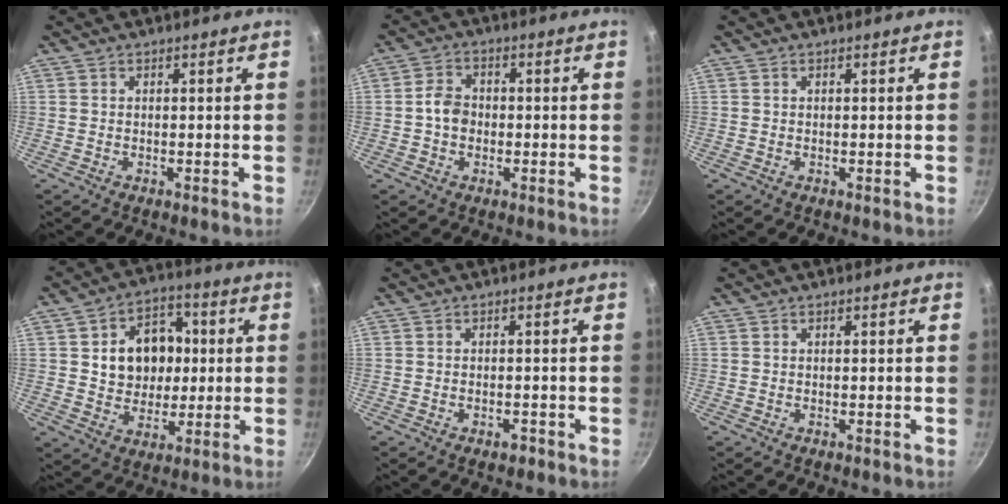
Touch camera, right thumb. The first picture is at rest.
{"total": 4.7, "force": [-0.7, 3.7, 2.8], "torque": [-0.033, 0.020, -0.018]}
{"total": 0.0}
{"total": 13.3, "force": [1.6, 10.5, 7.9], "torque": [-0.082, 0.008, 0.025]}
{"total": 1.5, "force": [-1.0, 0.7, 0.9], "torque": [-0.011, 0.007, -0.012]}
{"total": 0.0}